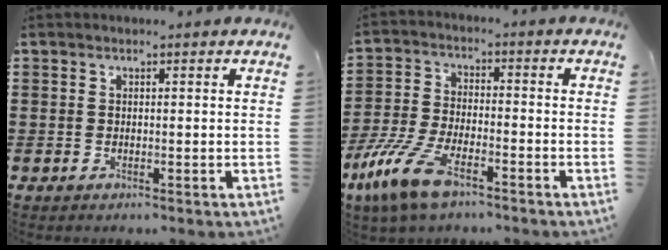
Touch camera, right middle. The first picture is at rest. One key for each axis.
{"total": 10.4, "fx": -6.9, "fy": 3.5, "fz": 6.9, "tx": -0.166, "ty": 0.003, "tz": -0.137}